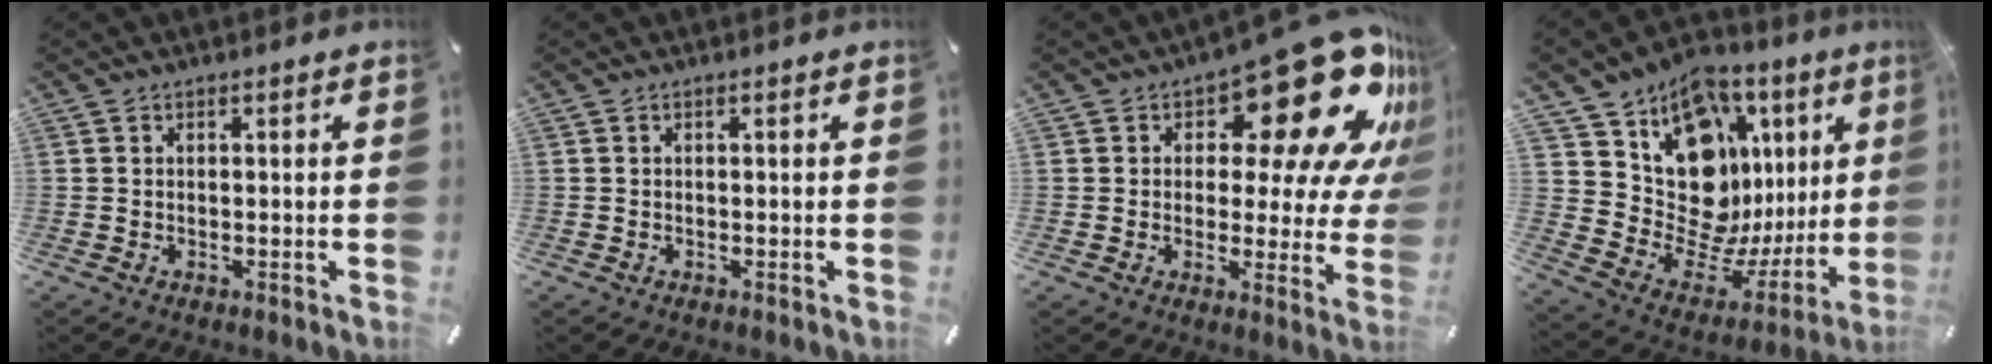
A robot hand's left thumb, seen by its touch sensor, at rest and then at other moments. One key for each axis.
{"total": 0.0}
{"total": 22.4, "fx": 12.4, "fy": 9.8, "fz": 15.9, "tx": -0.207, "ty": -0.090, "tz": 0.202}
{"total": 16.4, "fx": 5.6, "fy": 12.5, "fz": 8.9, "tx": -0.112, "ty": -0.085, "tz": 0.119}